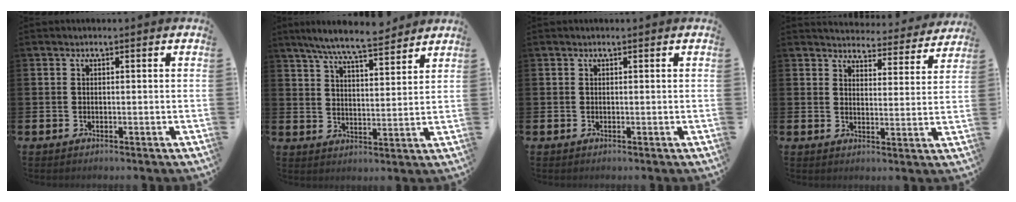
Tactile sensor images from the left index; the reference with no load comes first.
{"total": 7.8, "force": [7.2, 0.5, 2.9], "torque": [-0.075, -0.034, 0.127]}
{"total": 0.0}
{"total": 4.3, "force": [4.2, 0.8, 0.2], "torque": [-0.009, -0.037, 0.070]}